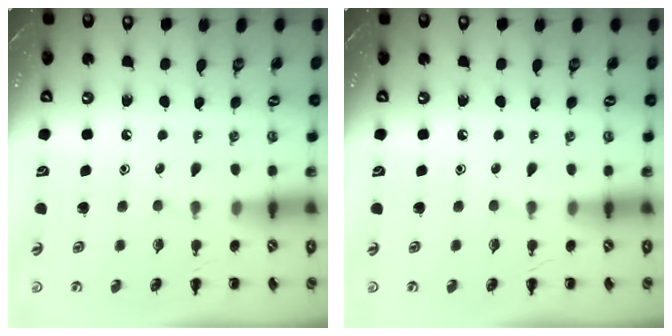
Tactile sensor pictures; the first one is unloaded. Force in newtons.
{"total": 0.0}